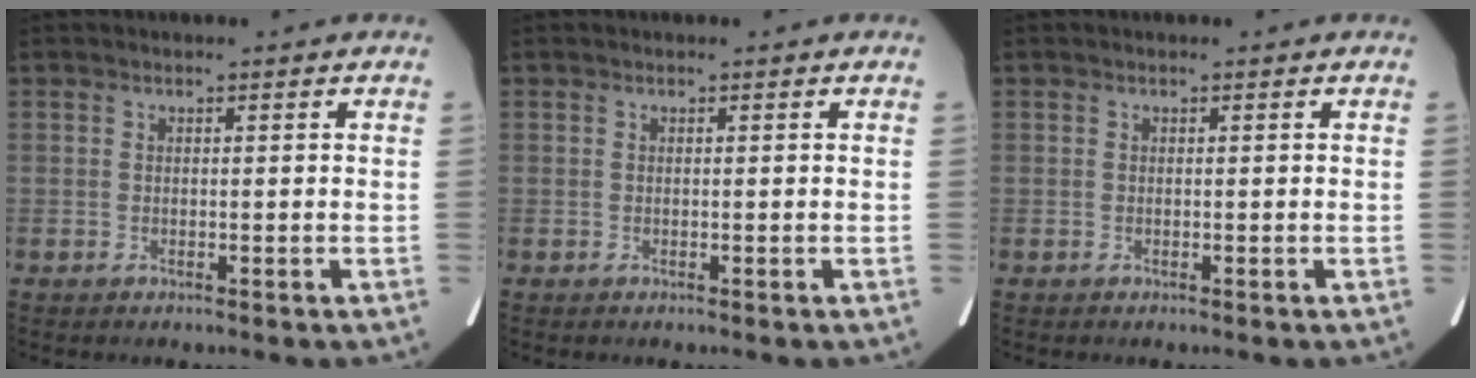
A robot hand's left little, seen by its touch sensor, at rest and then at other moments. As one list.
[{"total": 0.0}, {"total": 0.0}]